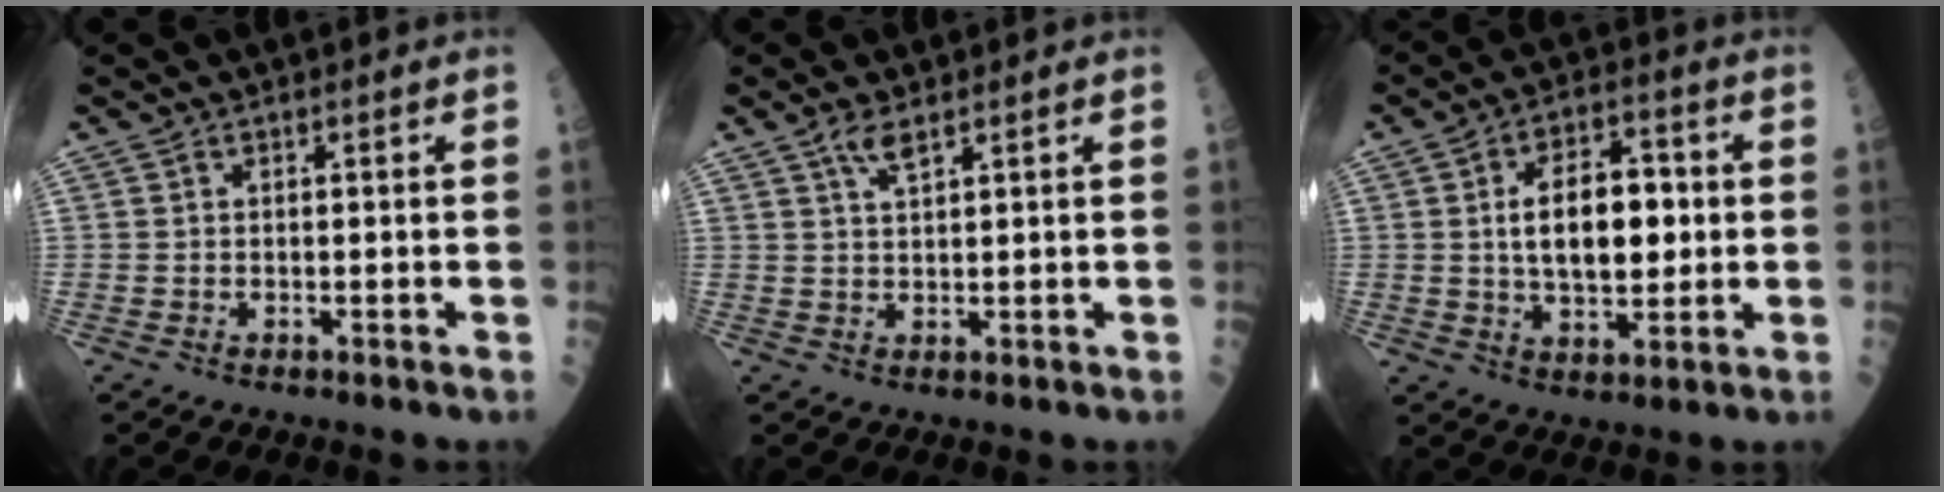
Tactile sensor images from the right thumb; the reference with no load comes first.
{"total": 2.9, "force": [2.0, 0.6, 2.0], "torque": [-0.038, -0.005, 0.041]}
{"total": 13.6, "force": [1.0, 7.2, 11.4], "torque": [-0.157, 0.008, 0.018]}